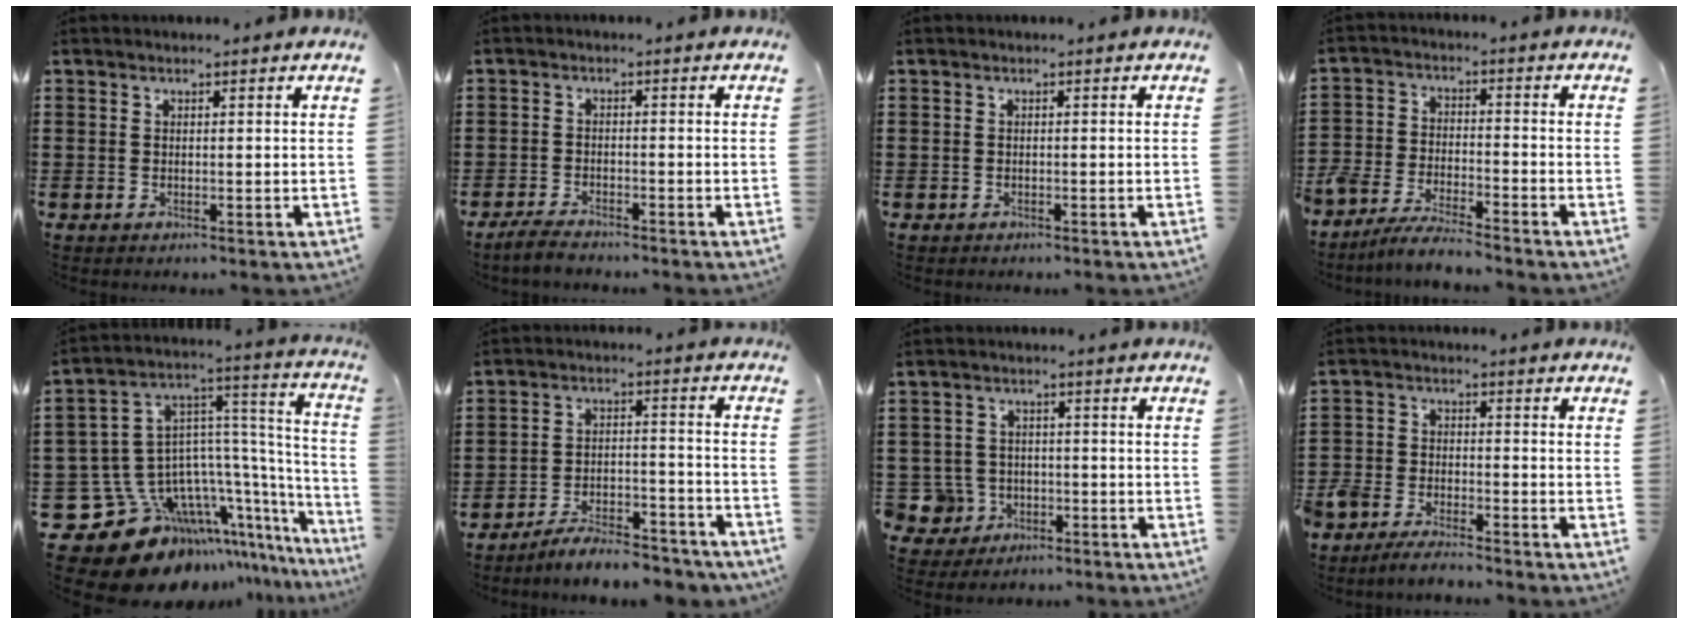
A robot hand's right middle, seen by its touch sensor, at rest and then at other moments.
{"total": 2.4, "force": [-2.4, 0.3, 0.5], "torque": [-0.019, 0.004, -0.052]}
{"total": 0.0}
{"total": 5.6, "force": [-5.4, 0.4, 1.2], "torque": [-0.035, 0.002, -0.111]}
{"total": 15.7, "force": [-10.5, 9.4, 6.8], "torque": [-0.166, -0.017, -0.163]}
{"total": 5.6, "force": [-5.4, -0.1, 1.5], "torque": [-0.031, -0.005, -0.107]}
{"total": 4.9, "force": [-2.0, 4.2, 1.5], "torque": [-0.064, 0.000, -0.043]}
{"total": 4.2, "force": [-4.1, 0.8, 0.4], "torque": [-0.025, 0.002, -0.091]}